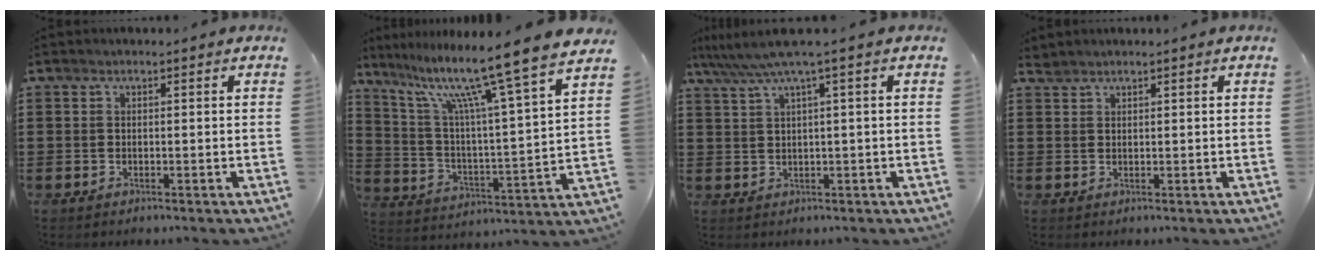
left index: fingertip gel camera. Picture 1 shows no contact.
{"total": 13.0, "force": [10.3, -0.6, 7.9], "torque": [-0.173, -0.074, 0.159]}
{"total": 3.9, "force": [1.6, -0.4, 3.5], "torque": [-0.079, -0.010, 0.021]}
{"total": 1.0, "force": [1.0, 0.1, 0.1], "torque": [-0.004, -0.001, 0.021]}